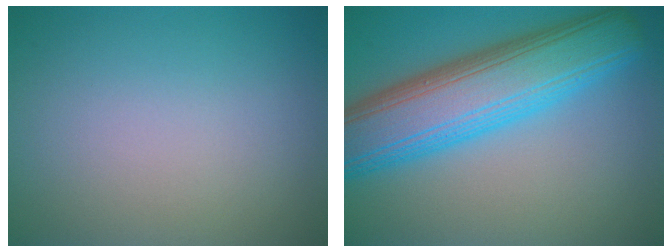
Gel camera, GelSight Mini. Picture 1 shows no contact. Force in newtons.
{"total": 10.6, "press": 10.6, "slide": 0.2}